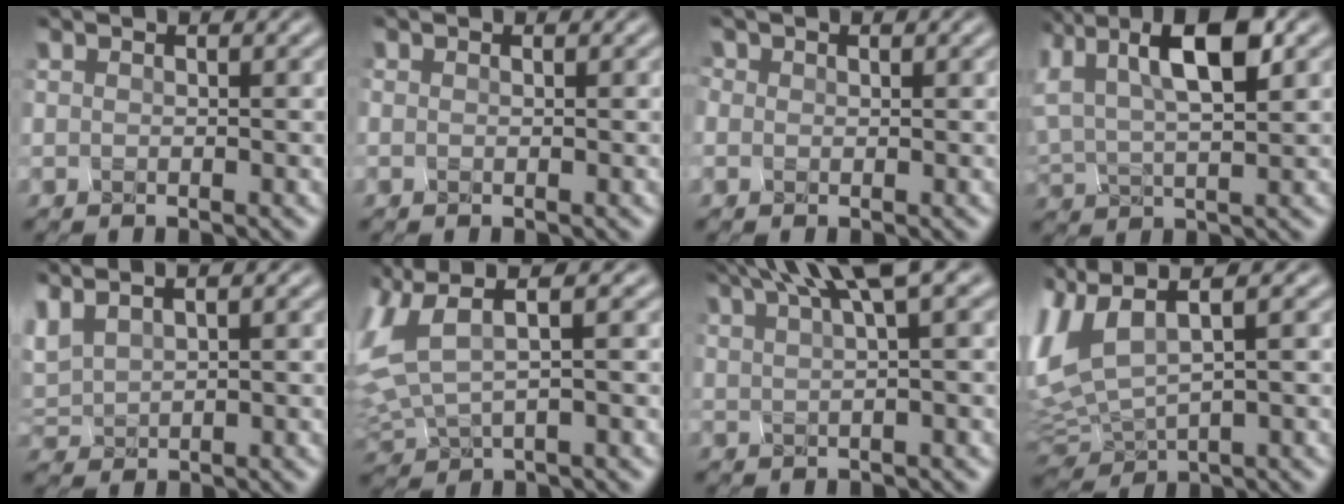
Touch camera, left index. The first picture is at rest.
{"total": 0.0}
{"total": 0.7, "force": [0.1, -0.3, -0.6], "torque": [0.002, -0.003, 0.009]}
{"total": 11.4, "force": [5.8, 4.6, 8.6], "torque": [-0.175, 0.032, 0.094]}
{"total": 2.3, "force": [2.2, 0.3, 0.5], "torque": [-0.041, 0.017, 0.060]}
{"total": 5.1, "force": [2.4, 2.2, 4.0], "torque": [-0.123, 0.010, 0.054]}
{"total": 6.3, "force": [4.2, 1.0, 4.7], "torque": [-0.050, 0.026, 0.065]}
{"total": 7.5, "force": [3.2, 3.0, 6.1], "torque": [-0.172, 0.013, 0.071]}